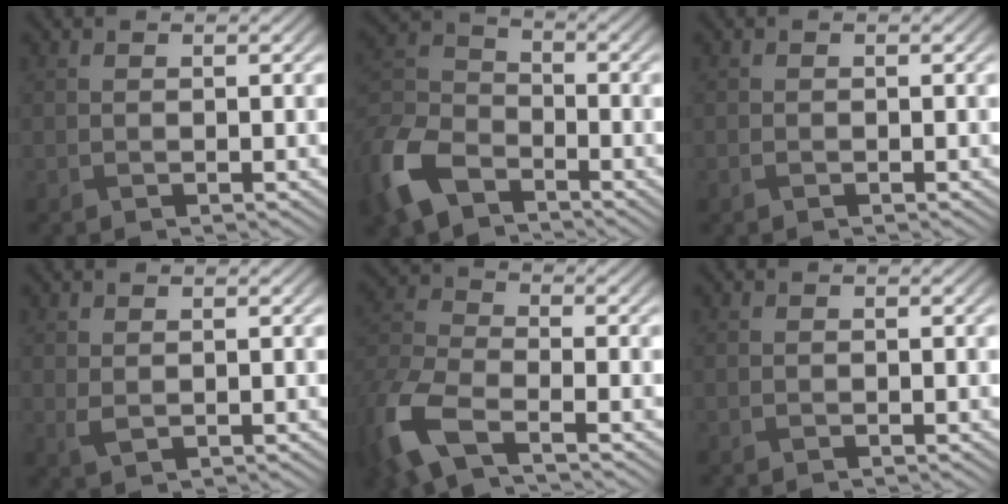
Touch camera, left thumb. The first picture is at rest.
{"total": 10.8, "force": [-6.6, 6.3, 5.9], "torque": [-0.158, -0.021, -0.150]}
{"total": 0.6, "force": [-0.3, 0.4, 0.3], "torque": [-0.008, -0.003, -0.005]}
{"total": 1.3, "force": [0.6, 0.6, 1.0], "torque": [-0.027, -0.002, 0.016]}
{"total": 9.2, "force": [-5.1, 3.8, 6.6], "torque": [-0.168, -0.017, -0.119]}
{"total": 0.0}